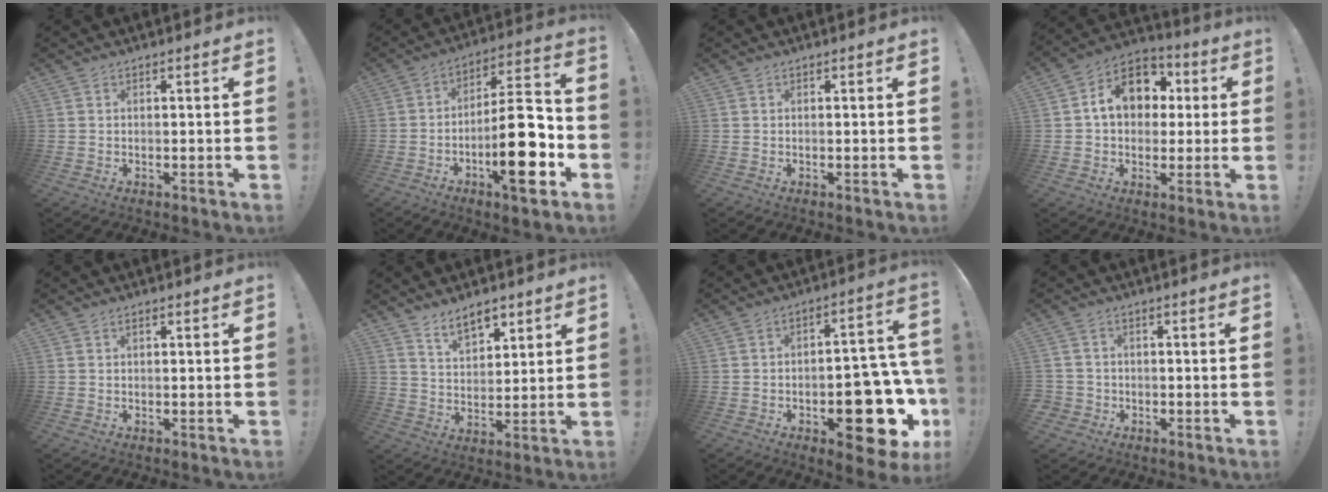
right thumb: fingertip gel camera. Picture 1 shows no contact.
{"total": 19.2, "force": [-6.5, 6.0, 17.1], "torque": [-0.249, 0.035, -0.100]}
{"total": 0.0}
{"total": 14.4, "force": [3.3, 11.1, 8.5], "torque": [-0.115, 0.005, 0.065]}
{"total": 0.6, "force": [0.2, 0.3, 0.5], "torque": [-0.011, 0.003, 0.004]}
{"total": 8.4, "force": [6.4, 4.1, 3.6], "torque": [-0.054, -0.035, 0.118]}
{"total": 21.2, "force": [-7.8, 10.2, 16.8], "torque": [-0.173, 0.049, -0.101]}
{"total": 3.1, "force": [-0.6, 2.9, 0.9], "torque": [-0.015, 0.006, -0.009]}